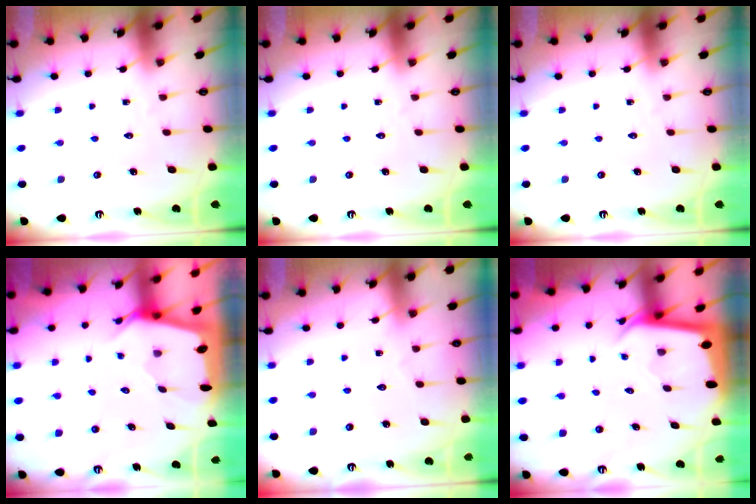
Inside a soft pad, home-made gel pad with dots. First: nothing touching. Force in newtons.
{"total": 0.0}
{"total": 0.0}
{"total": 2.4, "press": 2.4, "slide": 0.3}
{"total": 2.8, "press": 2.8, "slide": 0.5}
{"total": 2.1, "press": 2.1, "slide": 0.2}